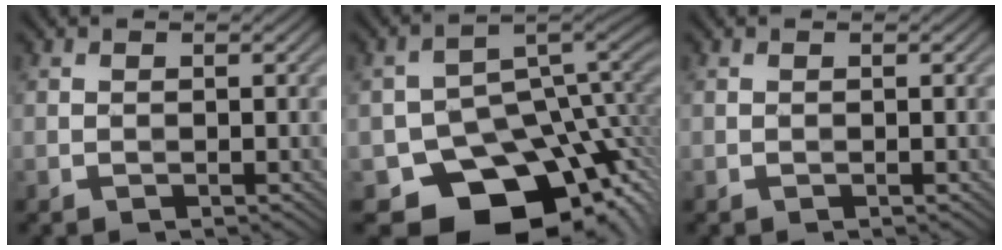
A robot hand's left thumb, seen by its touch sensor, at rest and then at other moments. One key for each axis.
{"total": 15.1, "fx": -7.0, "fy": 10.6, "fz": 8.1, "tx": -0.112, "ty": -0.038, "tz": -0.103}
{"total": 0.0}